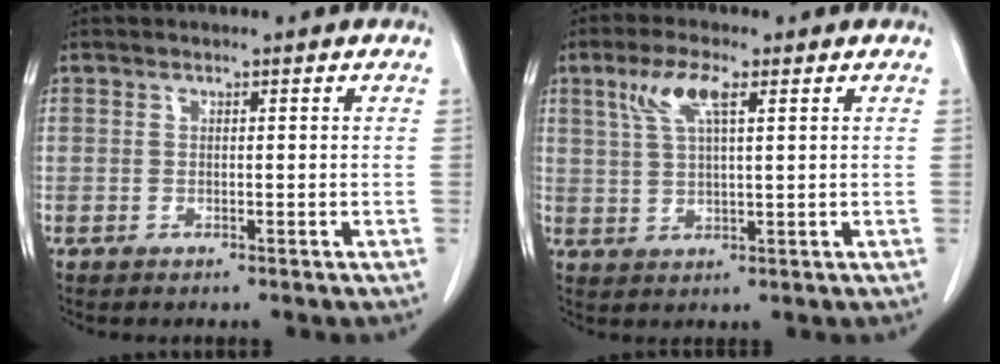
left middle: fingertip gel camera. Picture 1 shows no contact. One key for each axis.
{"total": 5.8, "fx": 2.7, "fy": 1.1, "fz": 5.0, "tx": -0.108, "ty": 0.011, "tz": 0.055}